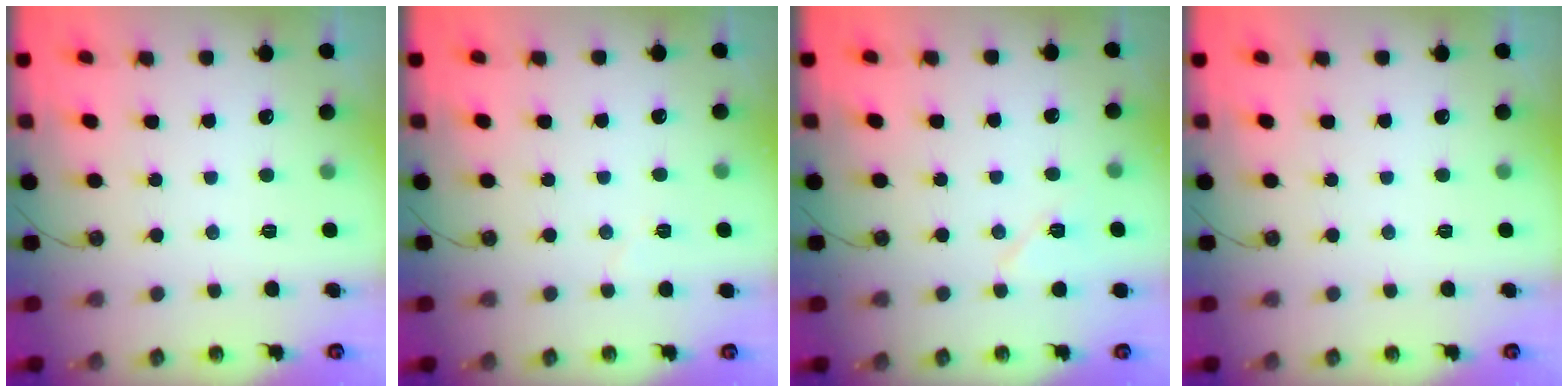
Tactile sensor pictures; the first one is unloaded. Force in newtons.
{"total": 2.9, "press": 2.4, "slide": 1.7}
{"total": 8.4, "press": 5.4, "slide": 6.5}
{"total": 0.0}